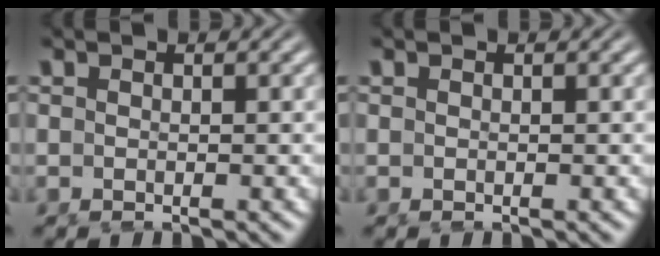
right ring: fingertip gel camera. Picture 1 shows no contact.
{"total": 0.0}